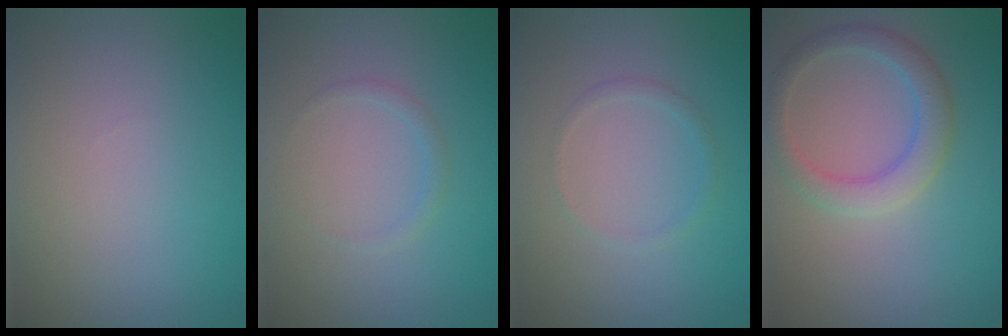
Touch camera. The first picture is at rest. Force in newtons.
{"total": 0.8, "press": 0.8, "slide": 0.0}
{"total": 0.9, "press": 0.9, "slide": 0.1}
{"total": 3.2, "press": 3.2, "slide": 0.3}